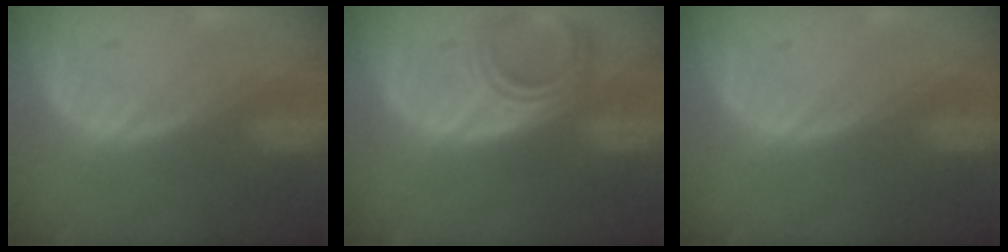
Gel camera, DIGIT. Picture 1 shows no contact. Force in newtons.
{"total": 5.7, "press": 5.2, "slide": 2.4}
{"total": 0.0}